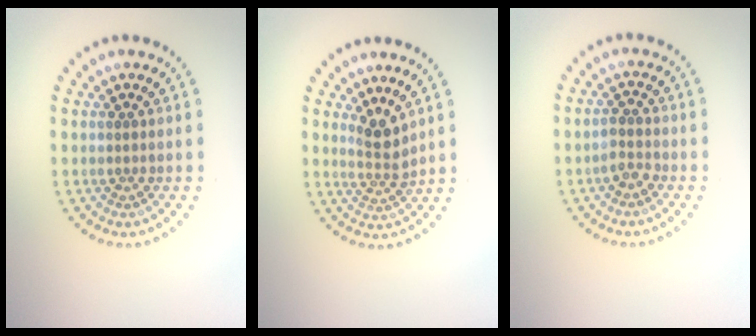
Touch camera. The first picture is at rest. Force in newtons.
{"total": 2.4, "press": 1.8, "slide": 1.6}
{"total": 1.5, "press": 1.3, "slide": 0.7}